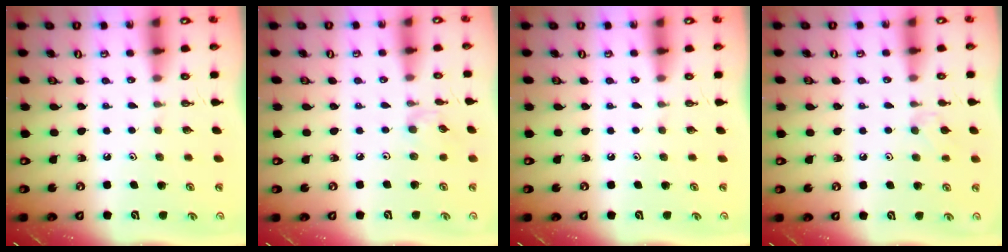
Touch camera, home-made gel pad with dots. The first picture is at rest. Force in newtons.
{"total": 1.5, "press": 1.5, "slide": 0.4}
{"total": 0.0}
{"total": 4.6, "press": 4.6, "slide": 0.7}